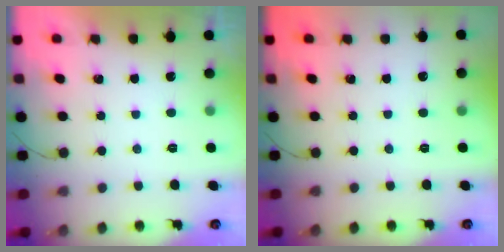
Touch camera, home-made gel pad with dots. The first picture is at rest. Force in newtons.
{"total": 0.0}